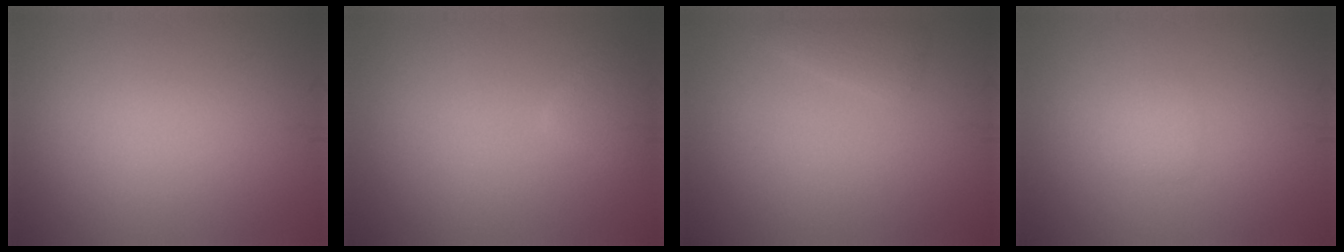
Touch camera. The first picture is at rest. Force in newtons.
{"total": 1.5, "press": 1.5, "slide": 0.2}
{"total": 1.4, "press": 1.4, "slide": 0.1}
{"total": 0.9, "press": 0.9, "slide": 0.1}